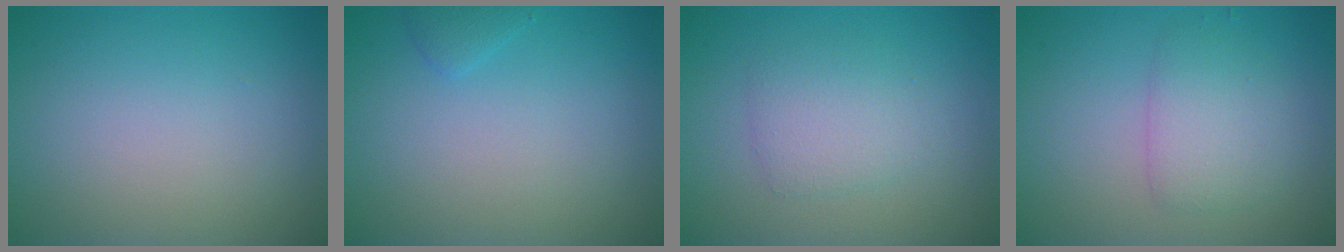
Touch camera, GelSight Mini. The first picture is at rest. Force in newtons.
{"total": 0.9, "press": 0.9, "slide": 0.1}
{"total": 2.7, "press": 2.7, "slide": 0.1}
{"total": 2.9, "press": 2.9, "slide": 0.1}